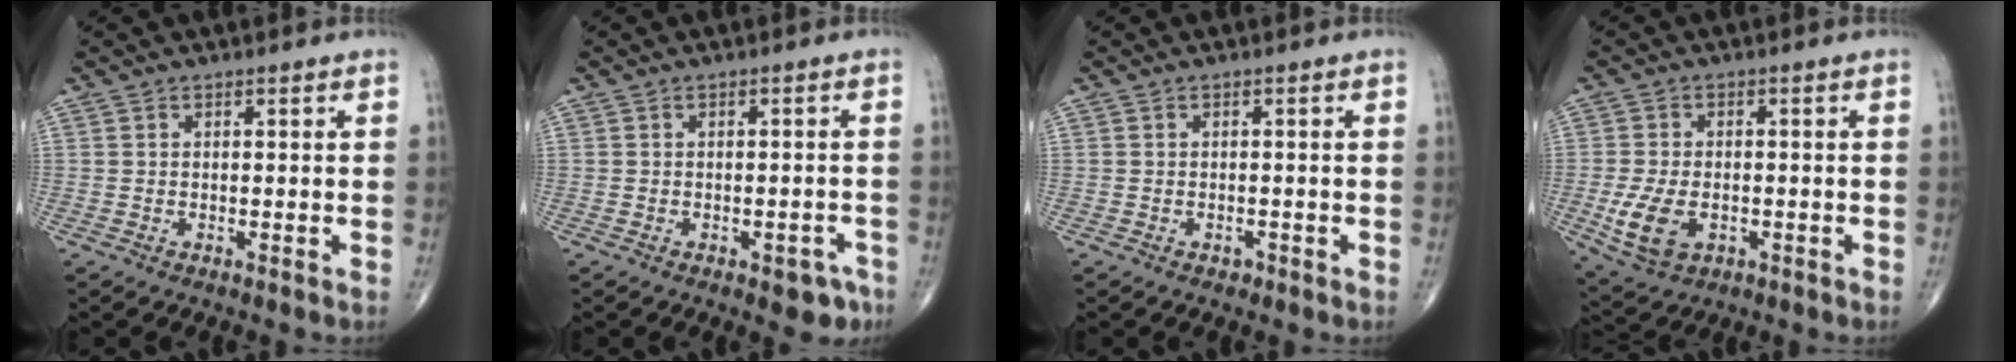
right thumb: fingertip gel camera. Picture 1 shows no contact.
{"total": 4.2, "force": [-2.4, 2.1, 2.7], "torque": [-0.011, 0.016, -0.025]}
{"total": 0.7, "force": [-0.6, 0.4, 0.2], "torque": [0.001, 0.002, -0.011]}
{"total": 8.2, "force": [-2.2, 5.1, 6.0], "torque": [-0.120, -0.001, -0.031]}